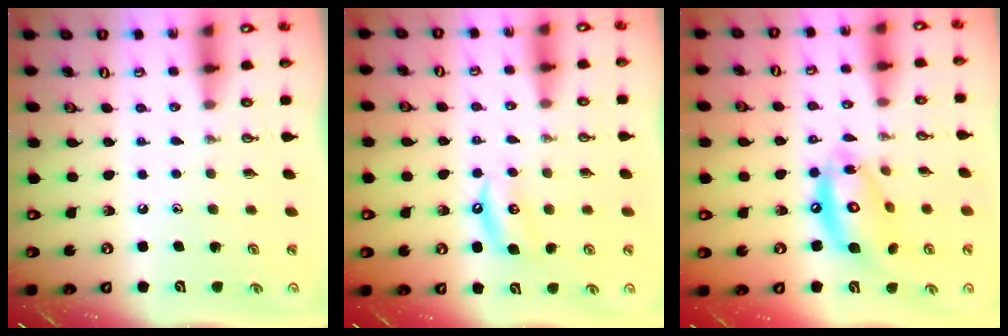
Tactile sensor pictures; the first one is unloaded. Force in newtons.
{"total": 4.3, "press": 4.3, "slide": 0.3}
{"total": 14.5, "press": 14.4, "slide": 1.3}